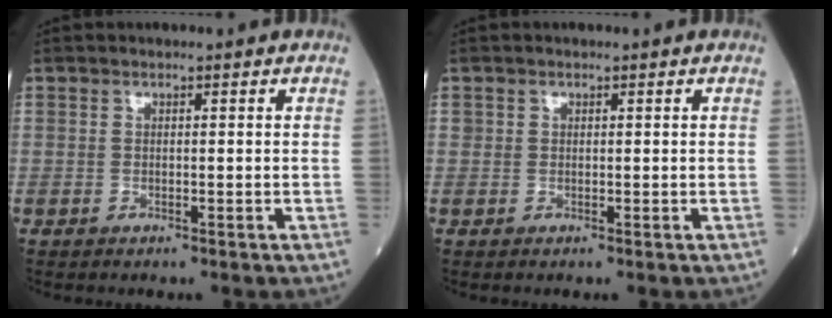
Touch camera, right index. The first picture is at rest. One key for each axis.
{"total": 0.6, "fx": 0.2, "fy": 0.5, "fz": 0.0, "tx": 0.005, "ty": 0.009, "tz": 0.006}